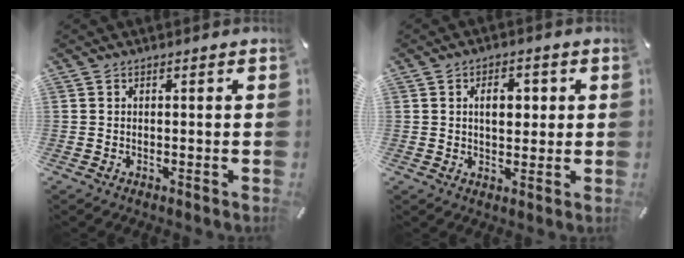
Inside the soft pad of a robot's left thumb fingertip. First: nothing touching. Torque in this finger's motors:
{"motor_torque": [1.16, 1.77, 0.40, -0.58, 0.23]}